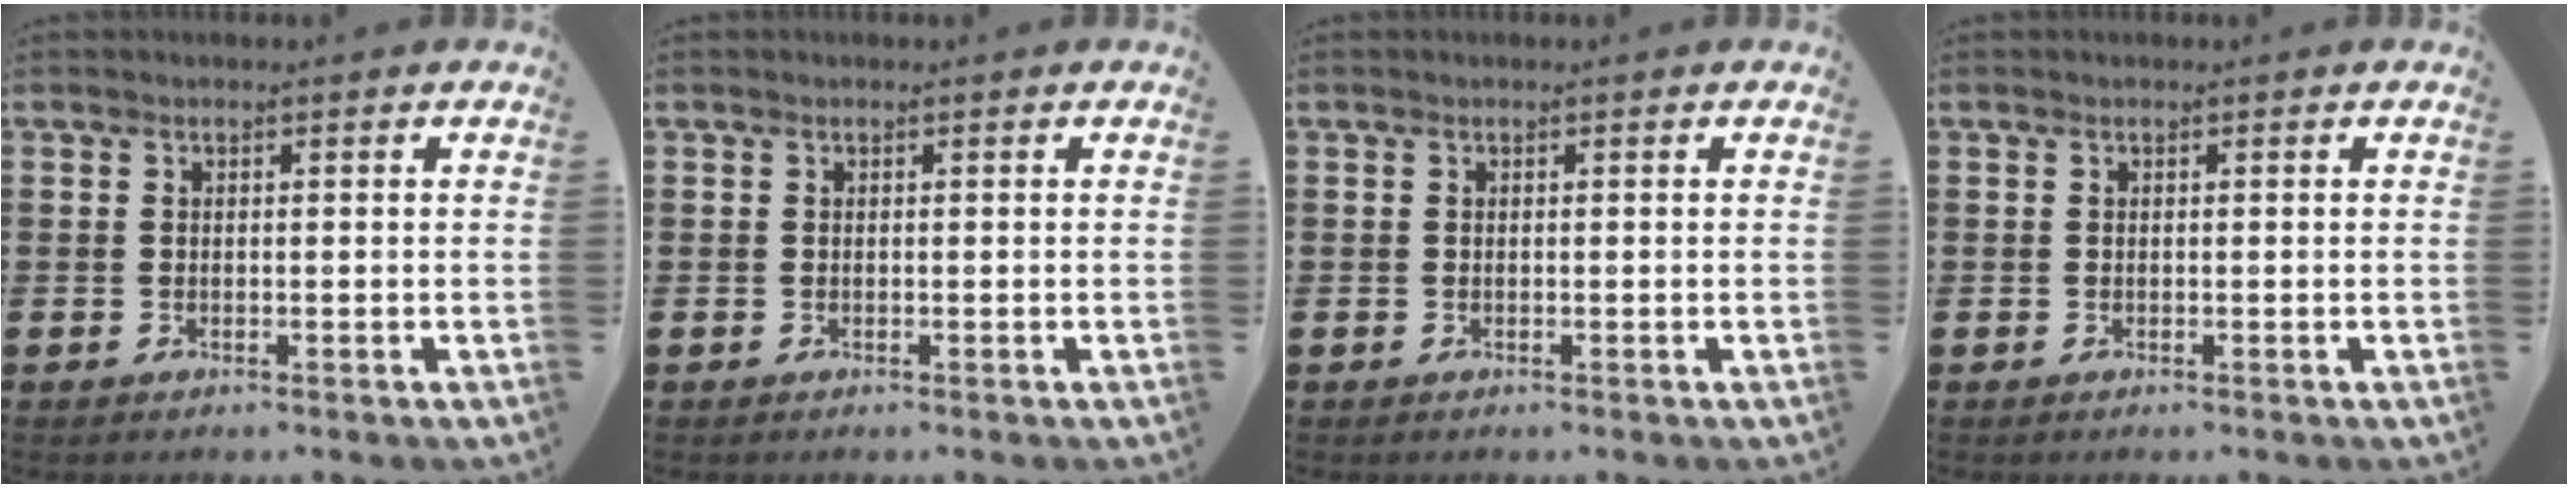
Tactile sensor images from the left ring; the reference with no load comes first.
{"total": 0.0}
{"total": 0.0}
{"total": 0.0}